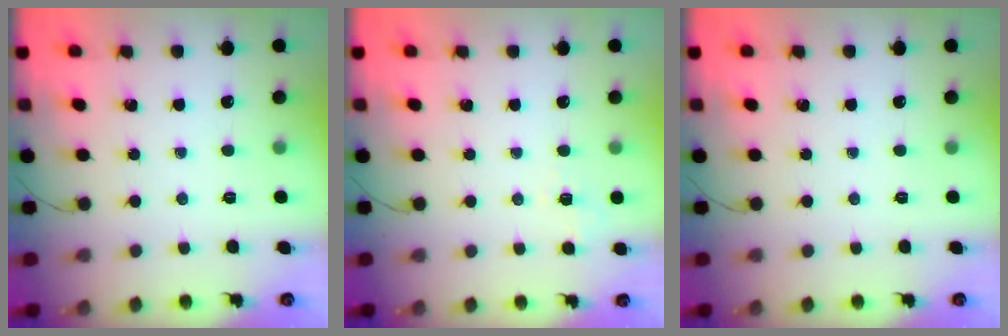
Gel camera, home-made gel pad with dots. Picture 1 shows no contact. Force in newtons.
{"total": 5.6, "press": 5.3, "slide": 1.6}
{"total": 0.0}